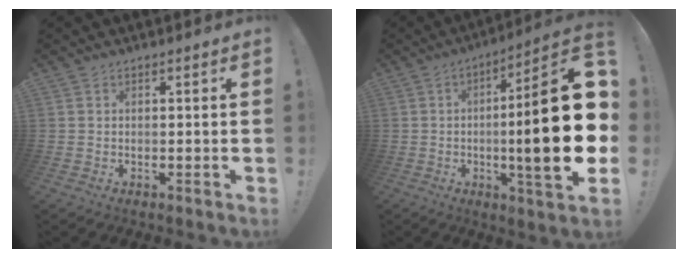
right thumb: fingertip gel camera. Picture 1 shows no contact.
{"total": 24.9, "force": [-1.3, 3.9, 24.6], "torque": [-0.385, -0.009, -0.025]}